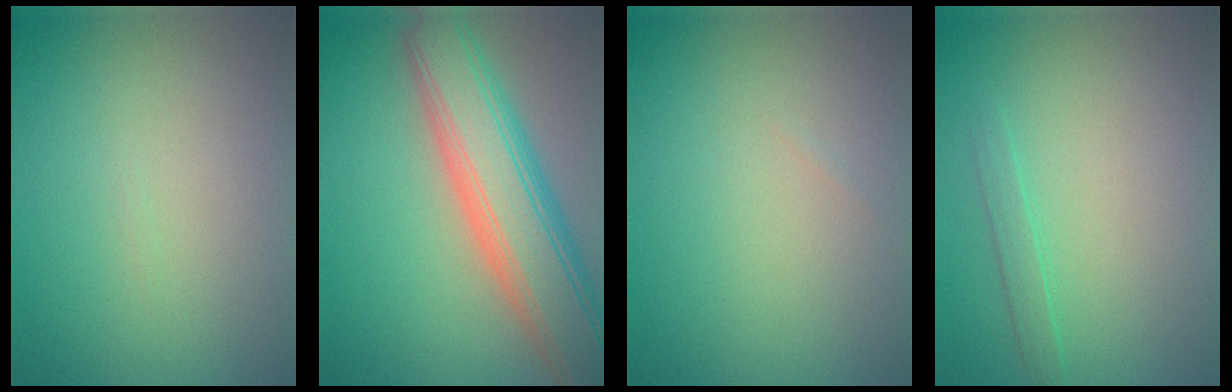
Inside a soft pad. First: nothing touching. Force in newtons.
{"total": 8.7, "press": 8.7, "slide": 0.4}
{"total": 0.0}
{"total": 1.1, "press": 1.1, "slide": 0.1}